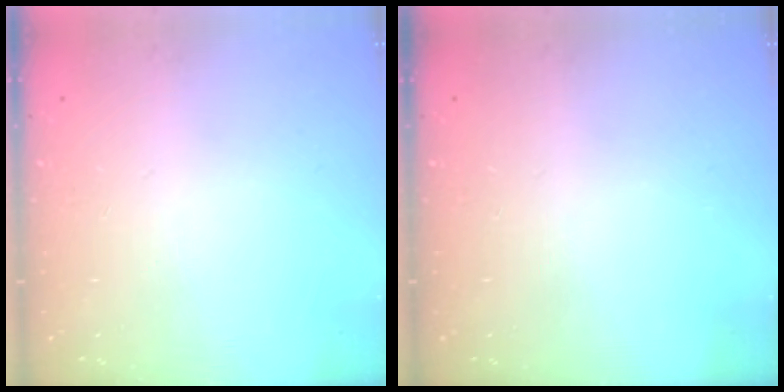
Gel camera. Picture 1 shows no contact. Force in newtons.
{"total": 0.0}